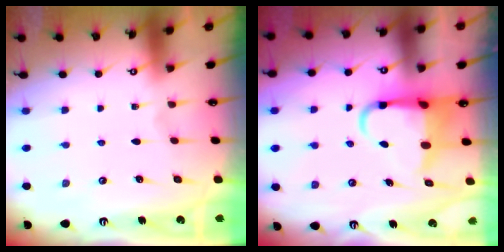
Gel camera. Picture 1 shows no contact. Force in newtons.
{"total": 7.2, "press": 7.2, "slide": 1.1}